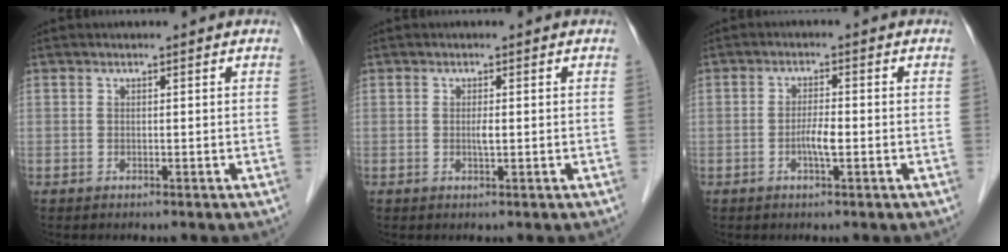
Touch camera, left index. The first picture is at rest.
{"total": 1.5, "force": [0.2, 0.1, 1.5], "torque": [-0.031, 0.000, 0.004]}
{"total": 2.8, "force": [-0.8, 0.3, 2.6], "torque": [-0.048, 0.001, -0.015]}